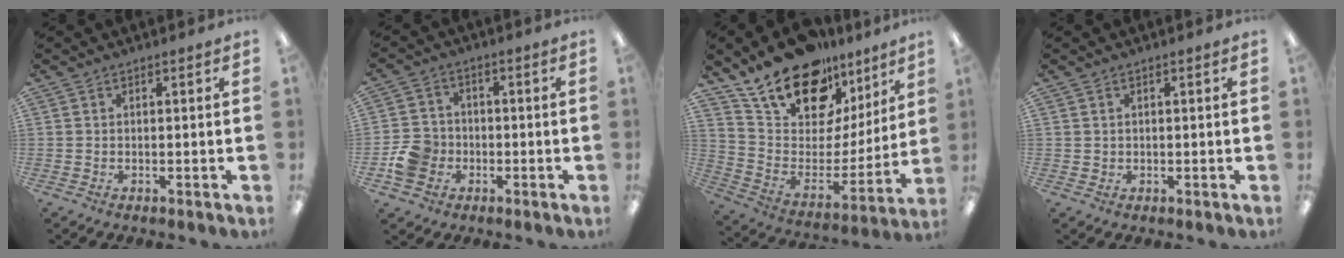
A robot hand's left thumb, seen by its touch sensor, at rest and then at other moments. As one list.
[{"total": 7.6, "force": [-2.3, 6.7, 2.8], "torque": [-0.062, 0.017, -0.041]}, {"total": 19.8, "force": [15.5, 9.4, 7.8], "torque": [-0.141, -0.115, 0.281]}, {"total": 1.0, "force": [0.5, 0.8, 0.1], "torque": [-0.003, 0.004, 0.008]}]